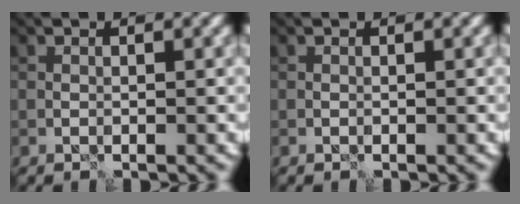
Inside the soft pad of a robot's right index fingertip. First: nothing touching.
{"total": 0.0}